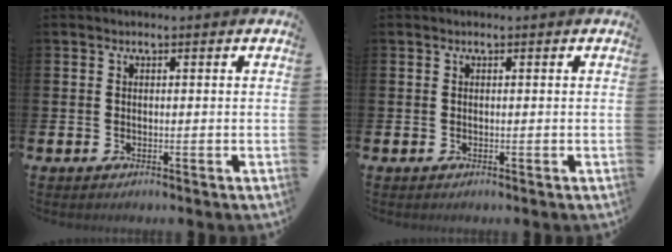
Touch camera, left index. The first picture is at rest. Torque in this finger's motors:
{"motor_torque": [0.00, 0.00, 0.00, 0.01]}